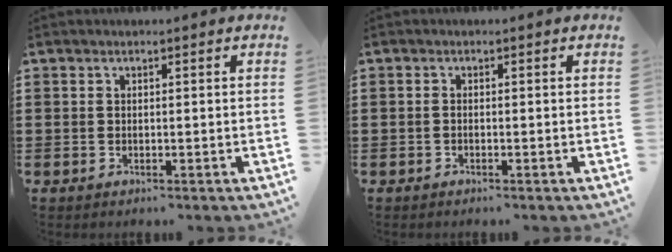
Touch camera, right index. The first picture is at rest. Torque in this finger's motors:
{"motor_torque": [0.75, 1.38, -0.02, 0.00]}